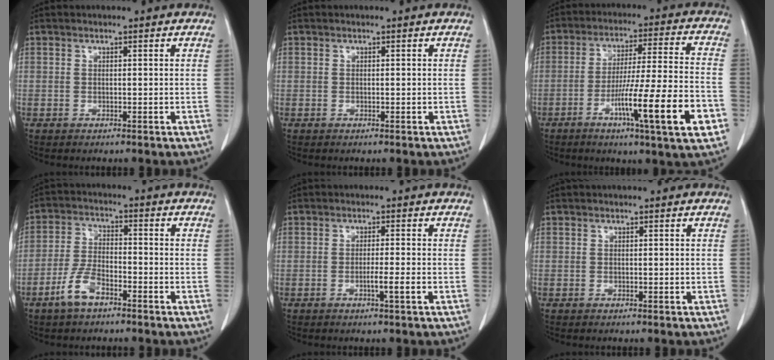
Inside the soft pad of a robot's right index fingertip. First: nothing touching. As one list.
[{"total": 0.0}, {"total": 17.0, "force": [-6.9, -0.1, 15.5], "torque": [-0.232, -0.014, -0.105]}, {"total": 6.2, "force": [-3.9, 2.1, 4.3], "torque": [-0.096, 0.001, -0.078]}, {"total": 2.5, "force": [-1.0, -0.4, 2.3], "torque": [-0.041, -0.003, -0.016]}, {"total": 0.0}]